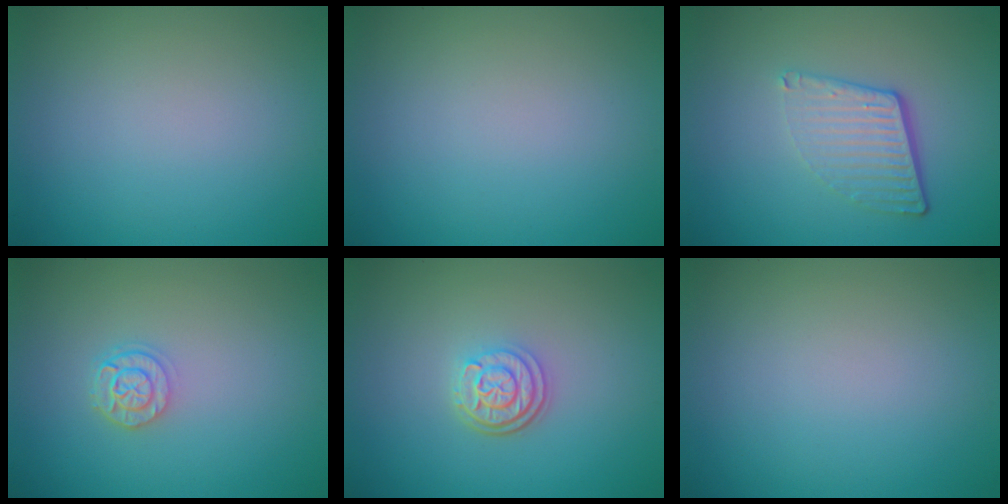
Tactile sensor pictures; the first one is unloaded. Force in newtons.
{"total": 0.0}
{"total": 4.3, "press": 2.8, "slide": 3.3}
{"total": 2.2, "press": 1.8, "slide": 1.2}
{"total": 3.0, "press": 2.4, "slide": 1.8}
{"total": 0.0}